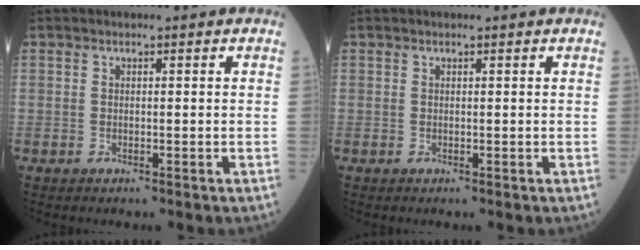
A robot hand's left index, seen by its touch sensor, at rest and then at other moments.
{"total": 0.0}